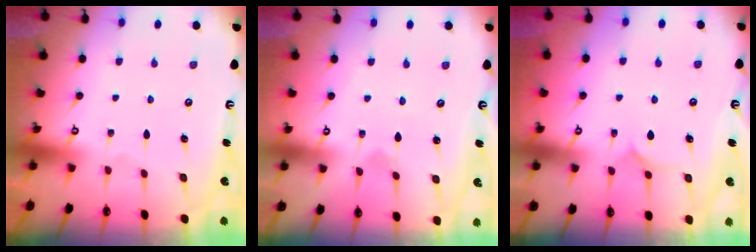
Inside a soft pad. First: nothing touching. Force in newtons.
{"total": 1.9, "press": 1.9, "slide": 0.1}
{"total": 6.4, "press": 6.4, "slide": 0.4}